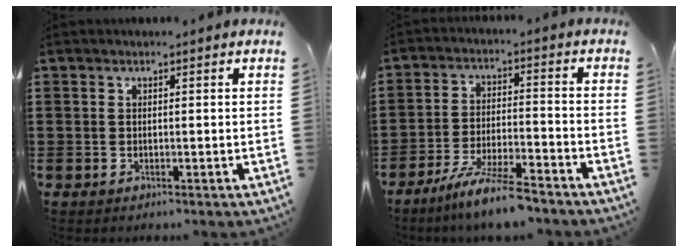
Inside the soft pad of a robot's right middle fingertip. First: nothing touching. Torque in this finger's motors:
{"motor_torque": [1.58, -0.56, 0.22, 0.20]}